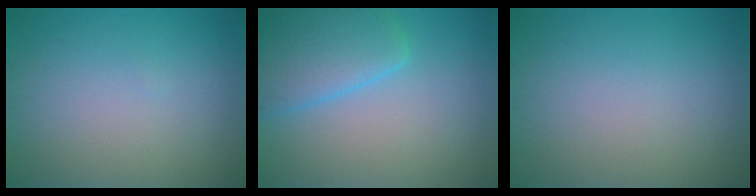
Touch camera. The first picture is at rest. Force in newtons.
{"total": 5.3, "press": 5.3, "slide": 0.2}
{"total": 0.0}